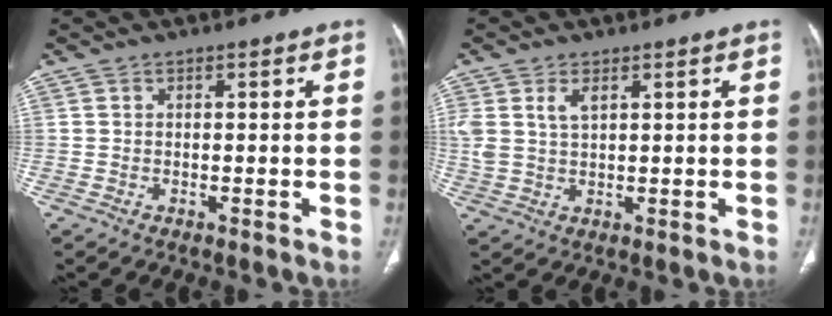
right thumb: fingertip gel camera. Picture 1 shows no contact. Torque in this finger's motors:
{"motor_torque": [0.07, 0.06, 0.46, 0.62, 0.15]}